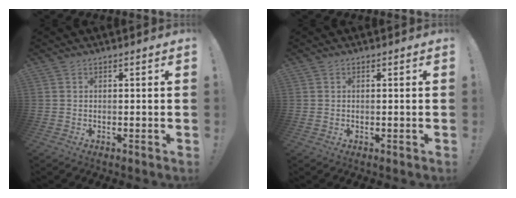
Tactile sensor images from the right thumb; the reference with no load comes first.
{"total": 0.0}